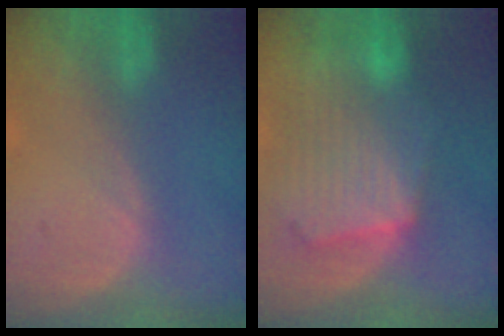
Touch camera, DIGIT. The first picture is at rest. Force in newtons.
{"total": 10.8, "press": 9.4, "slide": 5.3}